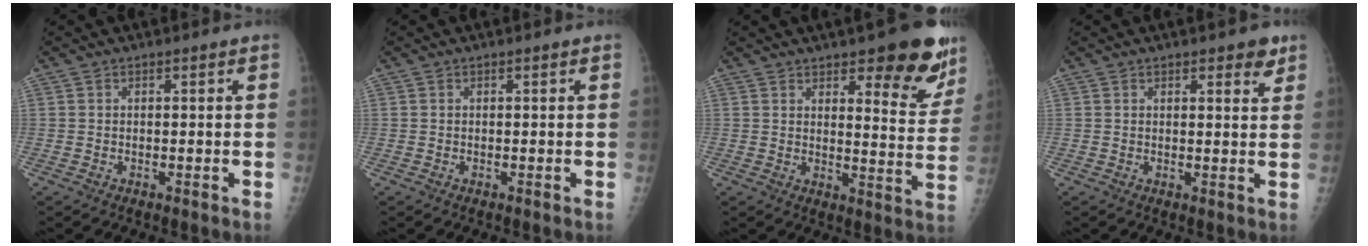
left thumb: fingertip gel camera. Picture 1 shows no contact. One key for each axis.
{"total": 0.0}
{"total": 14.0, "fx": 8.9, "fy": 4.8, "fz": 9.7, "tx": -0.069, "ty": -0.054, "tz": 0.117}
{"total": 3.4, "fx": 2.2, "fy": 1.4, "fz": 2.3, "tx": -0.014, "ty": -0.010, "tz": 0.024}